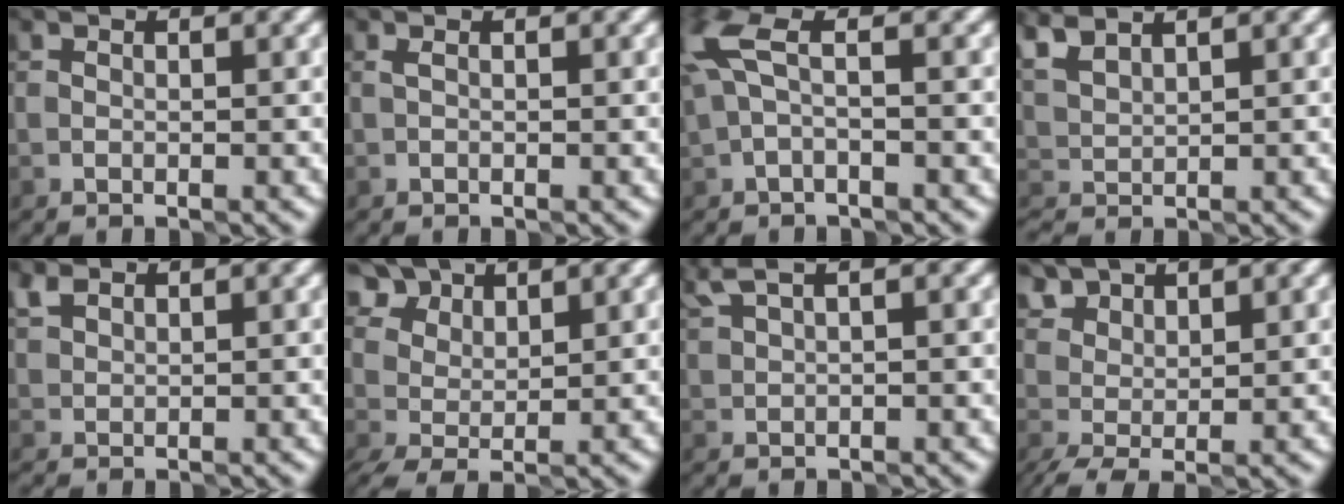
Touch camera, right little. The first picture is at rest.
{"total": 0.0}
{"total": 3.7, "force": [0.8, 1.5, 3.3], "torque": [-0.089, 0.013, 0.010]}
{"total": 2.4, "force": [2.0, 0.6, 1.2], "torque": [-0.036, 0.011, 0.051]}
{"total": 1.3, "force": [1.2, 0.6, 0.3], "torque": [-0.005, 0.009, 0.028]}
{"total": 4.0, "force": [2.6, 2.4, 2.0], "torque": [-0.050, 0.004, 0.051]}
{"total": 2.7, "force": [1.8, 0.8, 1.8], "torque": [-0.025, 0.015, 0.033]}
{"total": 2.9, "force": [1.7, 1.6, 1.7], "torque": [-0.049, 0.004, 0.038]}